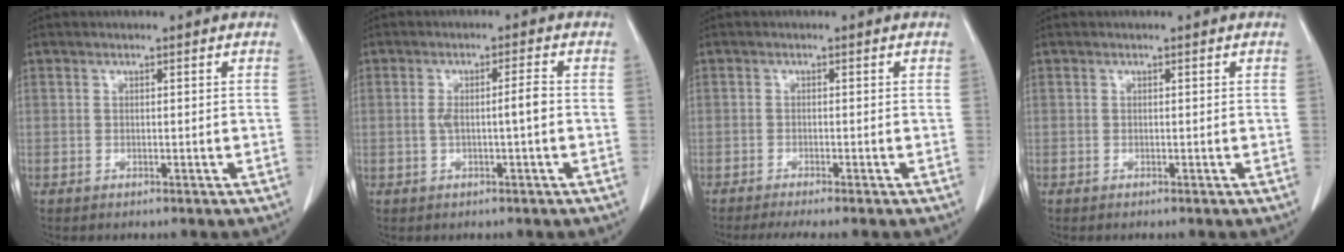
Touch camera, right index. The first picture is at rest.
{"total": 3.7, "force": [-0.3, 0.2, 3.7], "torque": [-0.070, 0.009, -0.001]}
{"total": 4.2, "force": [-3.5, -0.3, 2.3], "torque": [-0.027, -0.008, -0.055]}
{"total": 0.0}